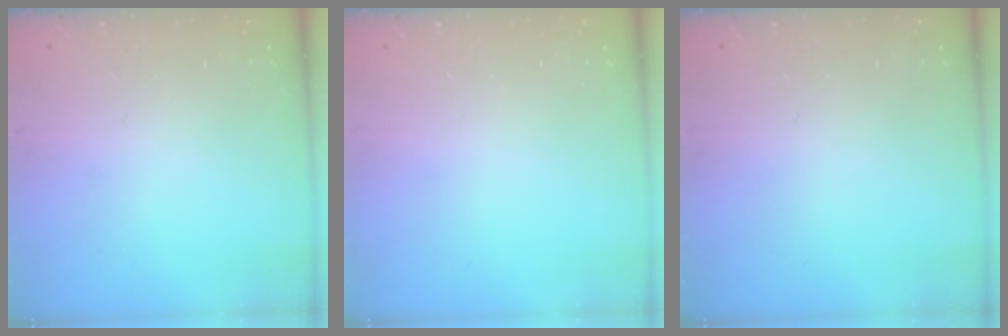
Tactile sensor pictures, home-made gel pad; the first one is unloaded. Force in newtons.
{"total": 0.0}
{"total": 0.0}